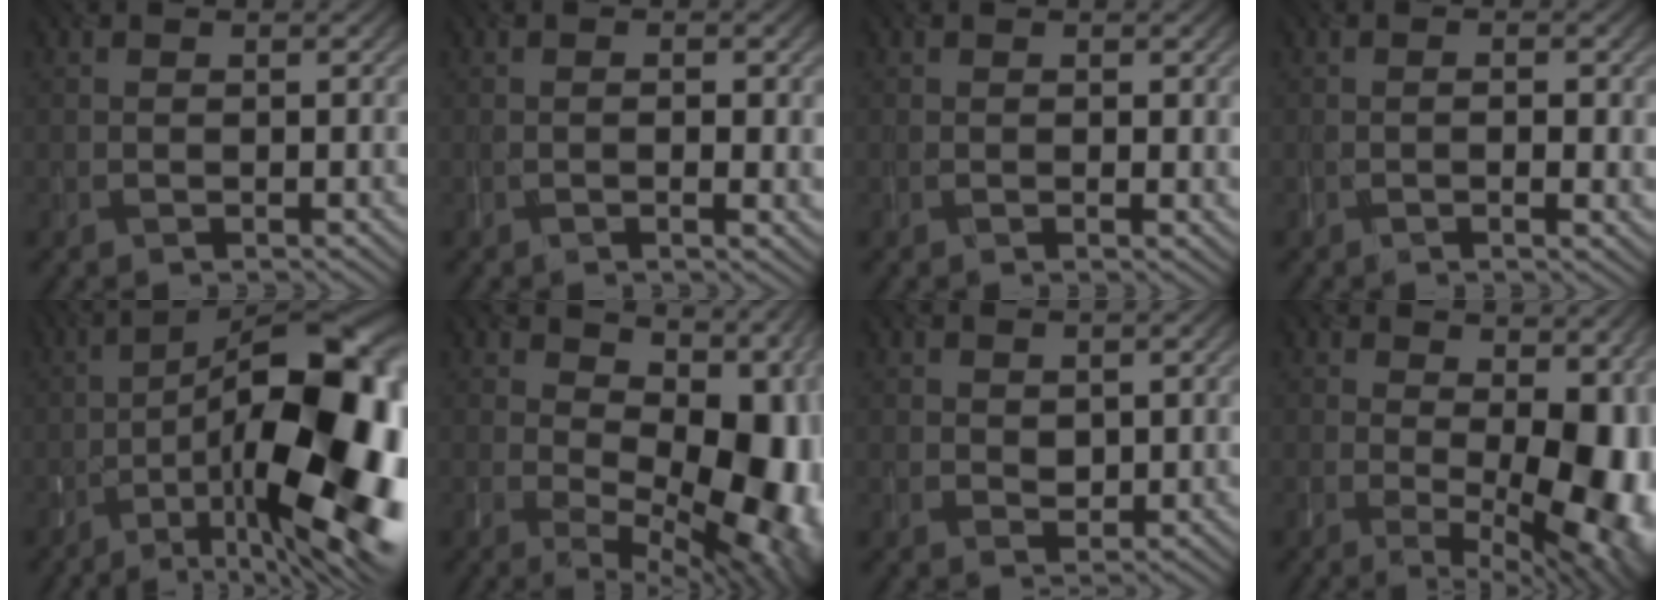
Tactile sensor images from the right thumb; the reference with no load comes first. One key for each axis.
{"total": 2.3, "fx": -0.3, "fy": 0.8, "fz": 2.2, "tx": -0.035, "ty": -0.004, "tz": -0.003}
{"total": 1.1, "fx": 0.2, "fy": 0.5, "fz": 1.0, "tx": -0.016, "ty": -0.005, "tz": 0.006}
{"total": 2.7, "fx": -0.5, "fy": 0.8, "fz": 2.5, "tx": -0.040, "ty": -0.003, "tz": -0.007}
{"total": 21.2, "fx": -5.8, "fy": 8.2, "fz": 18.6, "tx": -0.247, "ty": 0.005, "tz": -0.101}
{"total": 15.5, "fx": 1.3, "fy": 9.1, "fz": 12.5, "tx": -0.147, "ty": -0.017, "tz": 0.058}
{"total": 1.2, "fx": 0.5, "fy": 1.0, "fz": 0.4, "tx": -0.012, "ty": -0.004, "tz": 0.015}
{"total": 15.6, "fx": -0.1, "fy": 8.1, "fz": 13.3, "tx": -0.139, "ty": -0.007, "tz": 0.035}